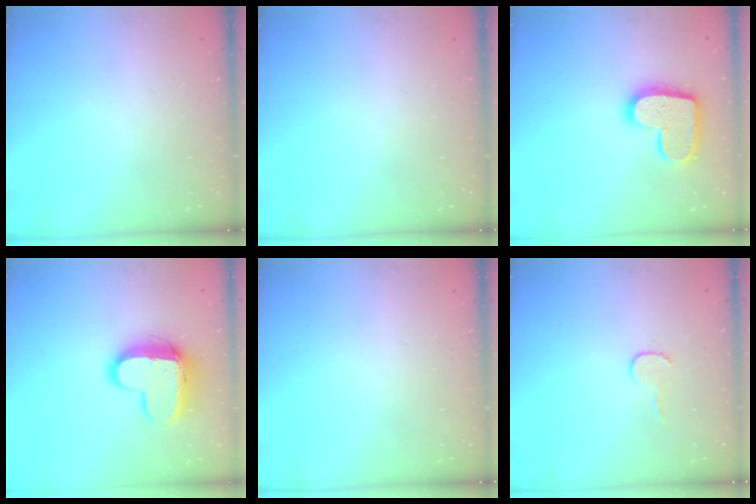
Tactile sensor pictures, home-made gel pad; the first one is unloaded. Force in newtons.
{"total": 0.0}
{"total": 15.3, "press": 15.3, "slide": 1.1}
{"total": 12.0, "press": 11.9, "slide": 1.1}
{"total": 0.0}
{"total": 3.9, "press": 3.9, "slide": 0.3}